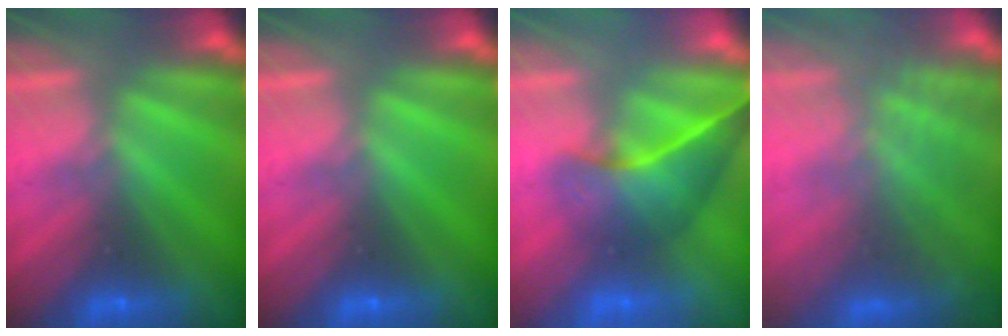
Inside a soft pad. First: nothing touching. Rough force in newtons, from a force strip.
{"total": 0.0}
{"total": 3.6}
{"total": 7.4}